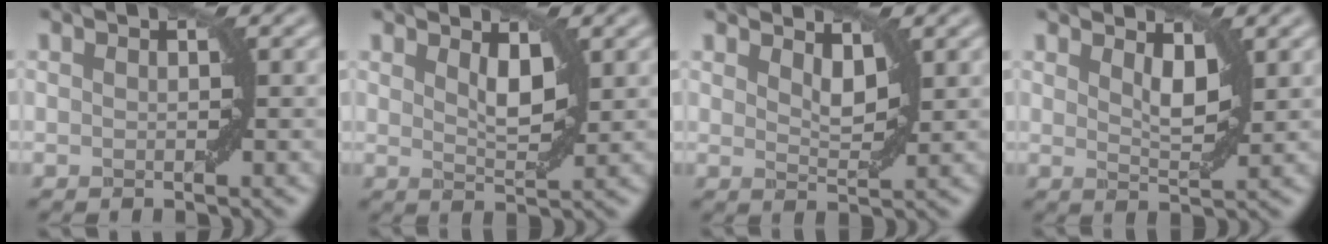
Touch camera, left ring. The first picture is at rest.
{"total": 2.4, "force": [1.1, 0.9, 2.0], "torque": [-0.034, -0.006, 0.023]}
{"total": 2.1, "force": [1.4, 0.9, 1.4], "torque": [-0.026, -0.007, 0.024]}
{"total": 2.4, "force": [1.3, 0.9, 1.9], "torque": [-0.033, -0.006, 0.023]}